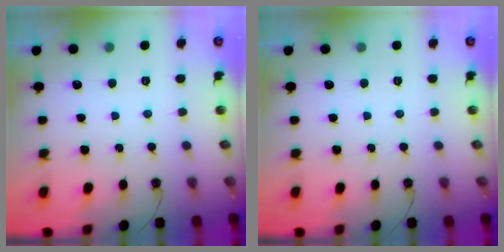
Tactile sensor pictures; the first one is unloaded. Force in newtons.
{"total": 0.0}